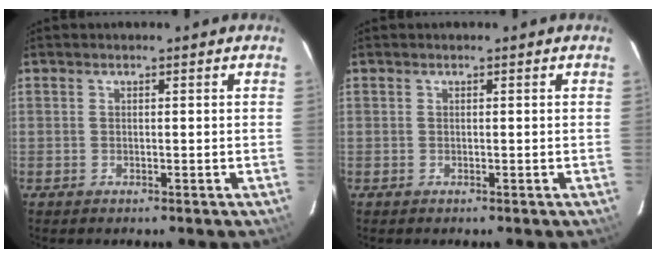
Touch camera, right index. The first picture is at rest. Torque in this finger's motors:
{"motor_torque": [0.00, 0.00, 0.02, 0.00]}